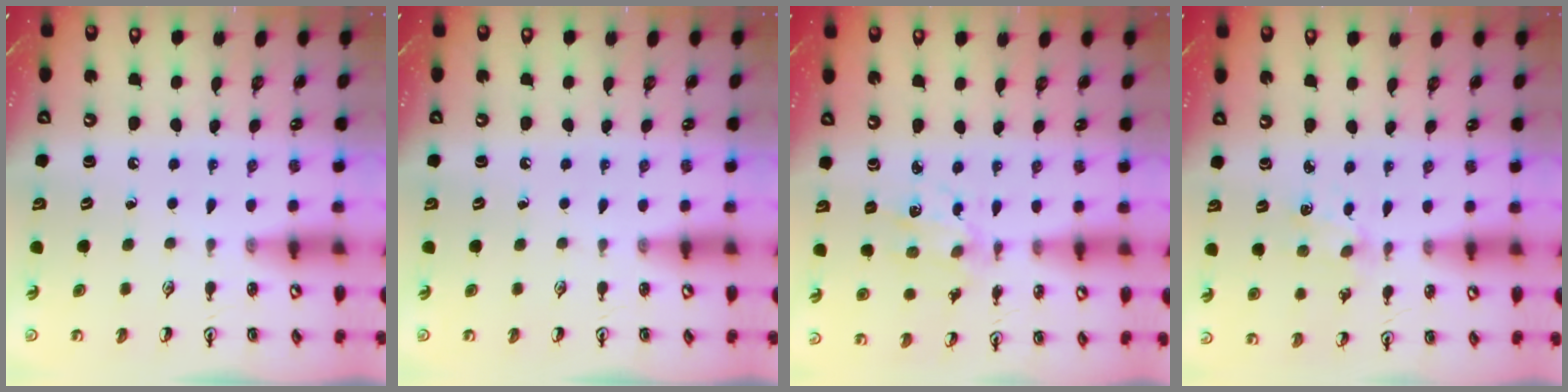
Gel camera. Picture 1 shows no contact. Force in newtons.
{"total": 0.0}
{"total": 3.0, "press": 2.8, "slide": 0.9}
{"total": 2.3, "press": 2.3, "slide": 0.3}